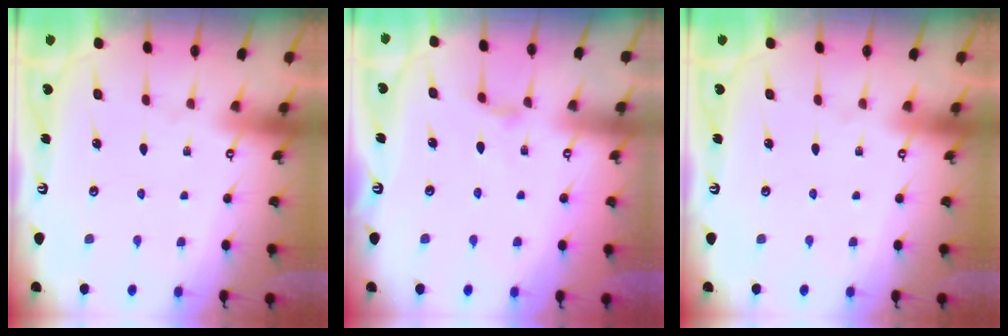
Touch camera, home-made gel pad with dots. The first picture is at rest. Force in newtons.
{"total": 1.9, "press": 1.9, "slide": 0.4}
{"total": 0.0}